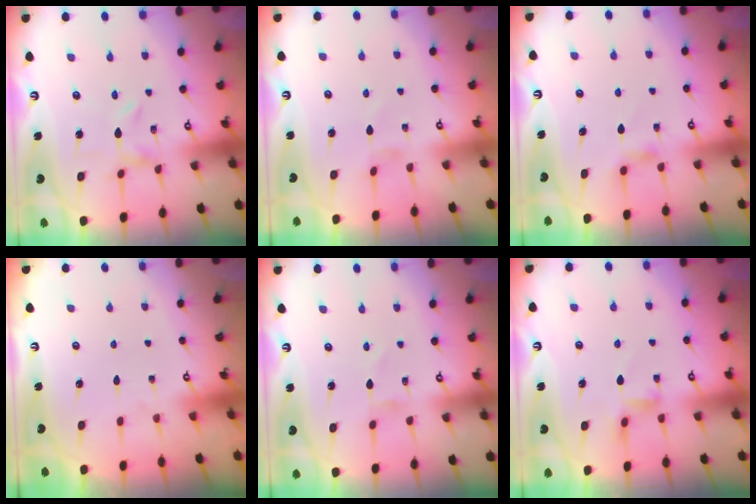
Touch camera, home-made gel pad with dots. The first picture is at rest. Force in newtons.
{"total": 1.8, "press": 1.7, "slide": 0.3}
{"total": 3.6, "press": 3.5, "slide": 0.5}
{"total": 1.8, "press": 1.8, "slide": 0.1}
{"total": 0.0}
{"total": 3.0, "press": 2.9, "slide": 0.5}